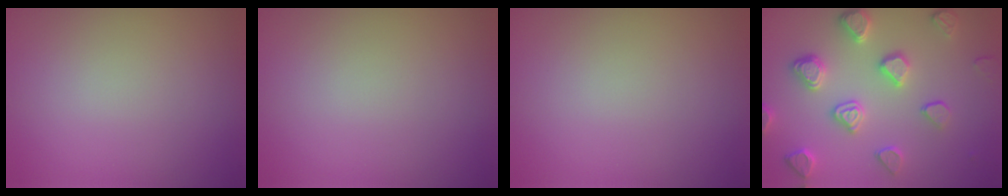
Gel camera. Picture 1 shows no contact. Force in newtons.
{"total": 0.0}
{"total": 0.0}
{"total": 4.6, "press": 4.2, "slide": 2.0}